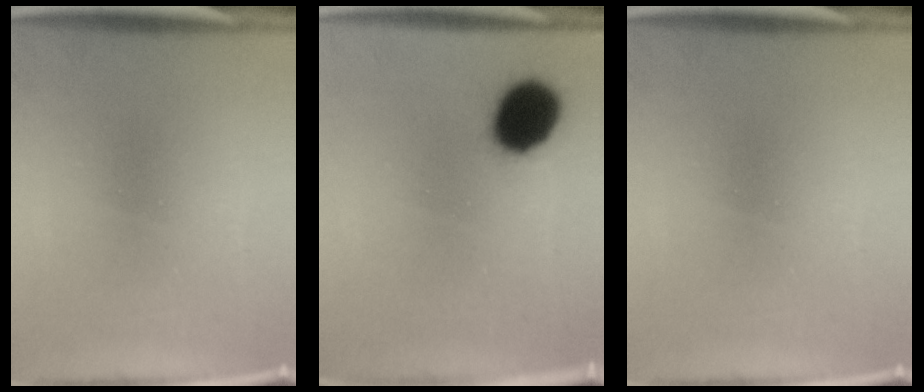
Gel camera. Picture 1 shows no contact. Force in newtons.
{"total": 12.9}
{"total": 0.0}